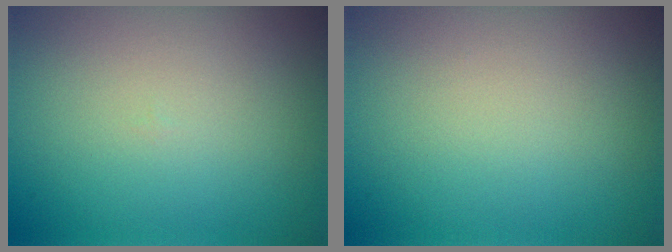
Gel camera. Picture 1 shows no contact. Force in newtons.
{"total": 0.0}